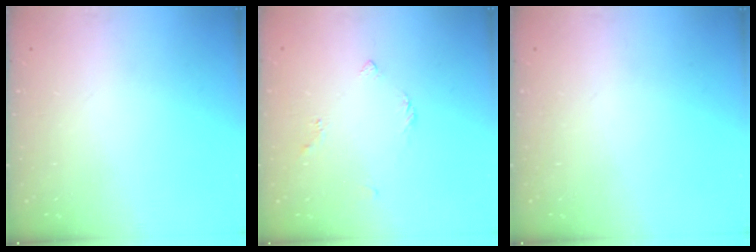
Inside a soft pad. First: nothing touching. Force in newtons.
{"total": 2.6, "press": 2.5, "slide": 0.6}
{"total": 0.0}